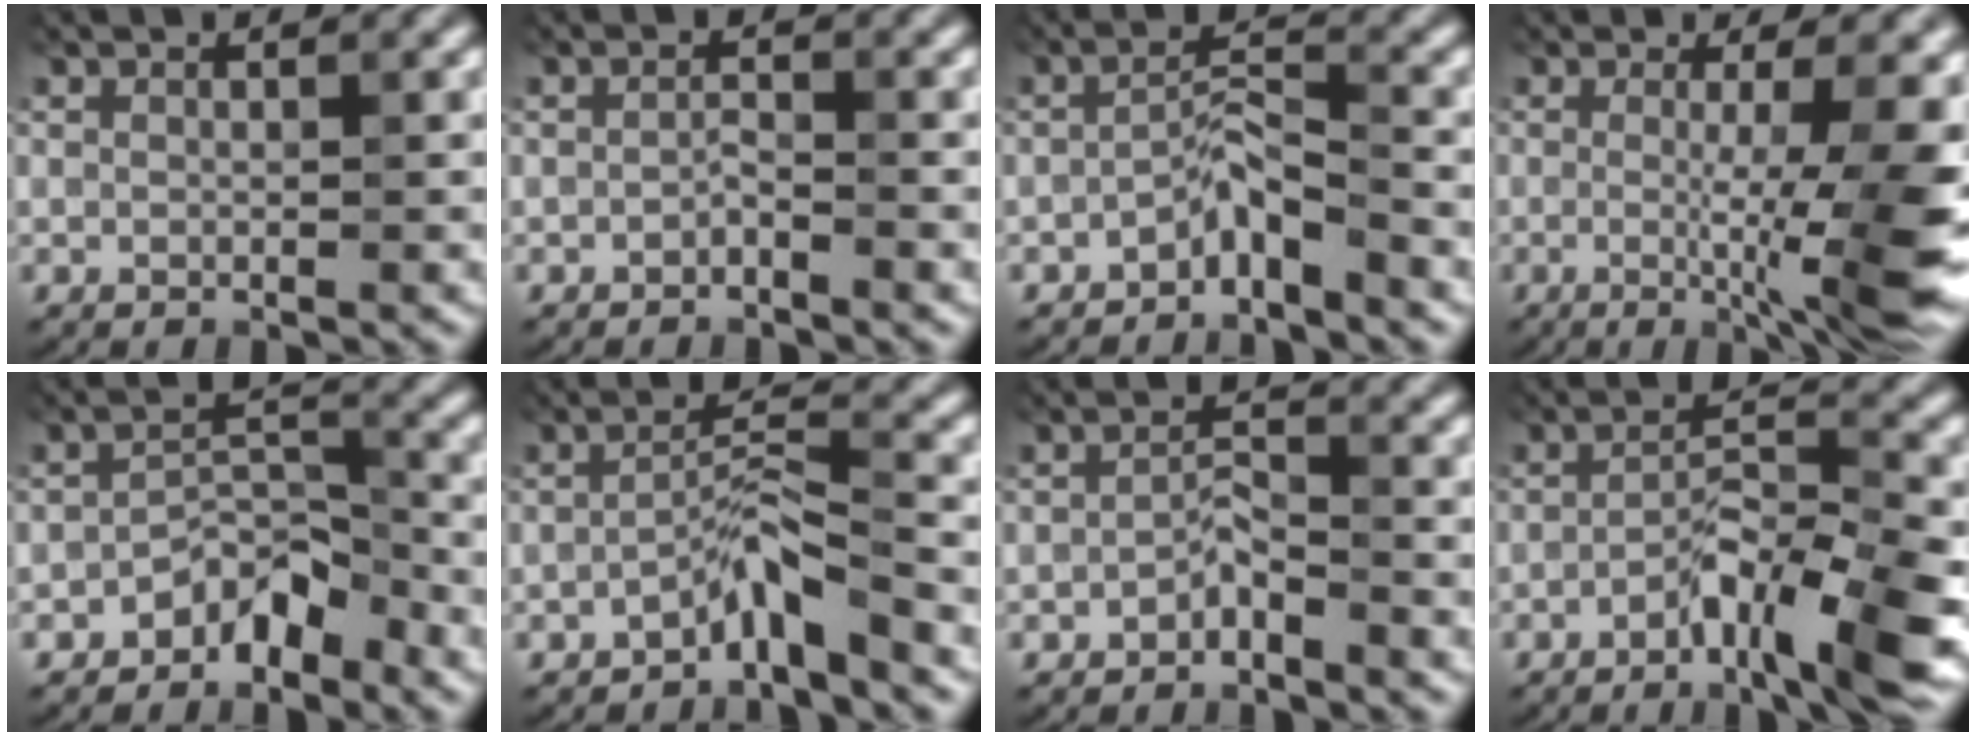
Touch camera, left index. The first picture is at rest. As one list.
[{"total": 0.9, "force": [-0.7, 0.2, 0.6], "torque": [-0.012, 0.003, -0.013]}, {"total": 2.6, "force": [-2.0, 0.4, 1.6], "torque": [-0.029, 0.017, -0.040]}, {"total": 9.4, "force": [-0.9, 1.9, 9.2], "torque": [-0.121, -0.017, -0.012]}, {"total": 3.7, "force": [-2.7, 1.6, 1.9], "torque": [-0.024, 0.020, -0.053]}, {"total": 3.0, "force": [-2.3, 0.2, 2.0], "torque": [-0.036, 0.018, -0.048]}, {"total": 1.7, "force": [-1.3, 0.4, 1.0], "torque": [-0.019, 0.009, -0.026]}, {"total": 8.0, "force": [-4.3, 1.4, 6.5], "torque": [-0.104, 0.006, -0.076]}]